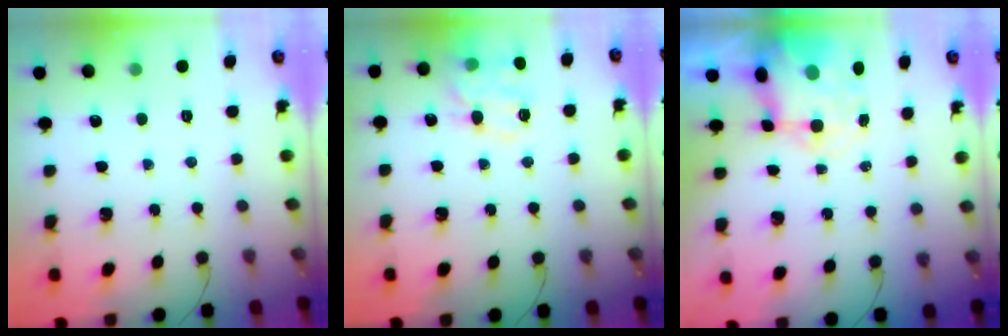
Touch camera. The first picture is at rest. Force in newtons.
{"total": 14.6, "press": 14.4, "slide": 2.1}
{"total": 8.3, "press": 8.0, "slide": 2.1}